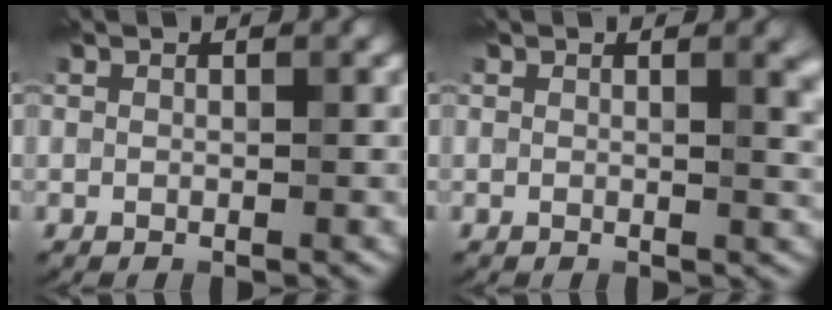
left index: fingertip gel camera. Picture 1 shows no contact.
{"total": 3.2, "force": [1.1, 1.2, 2.7], "torque": [-0.028, 0.000, 0.017]}